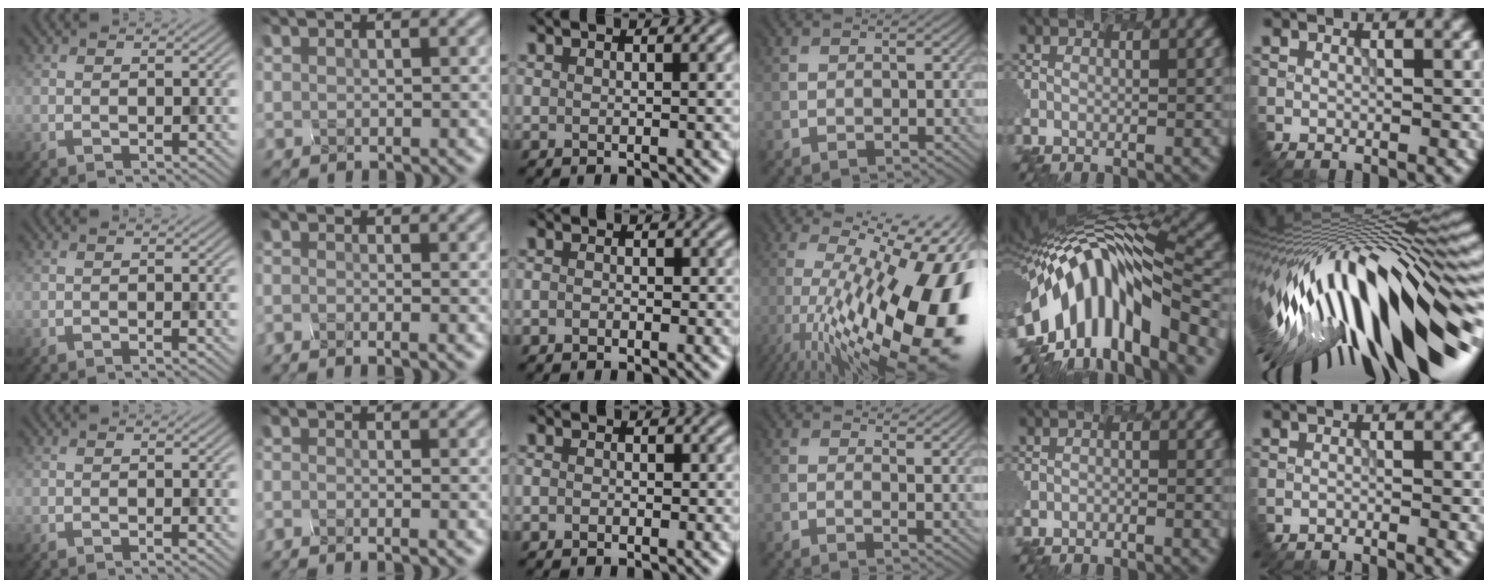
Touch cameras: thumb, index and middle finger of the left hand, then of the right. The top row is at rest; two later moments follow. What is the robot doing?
{"motion": "disassemble", "object": "hinged tin"}